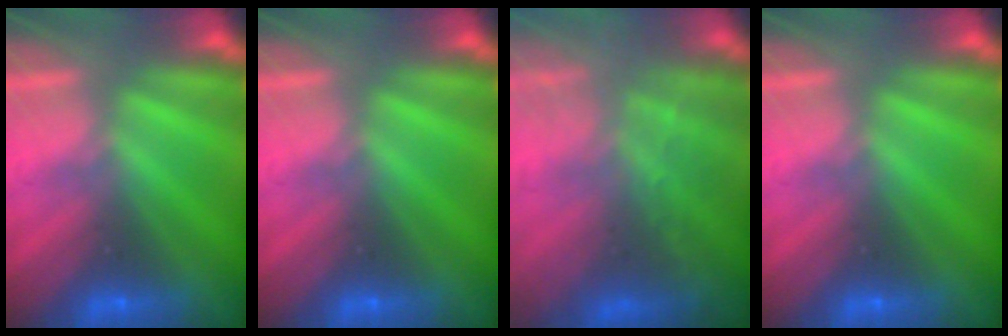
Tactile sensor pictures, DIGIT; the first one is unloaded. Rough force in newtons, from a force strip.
{"total": 0.0}
{"total": 7.6}
{"total": 0.0}